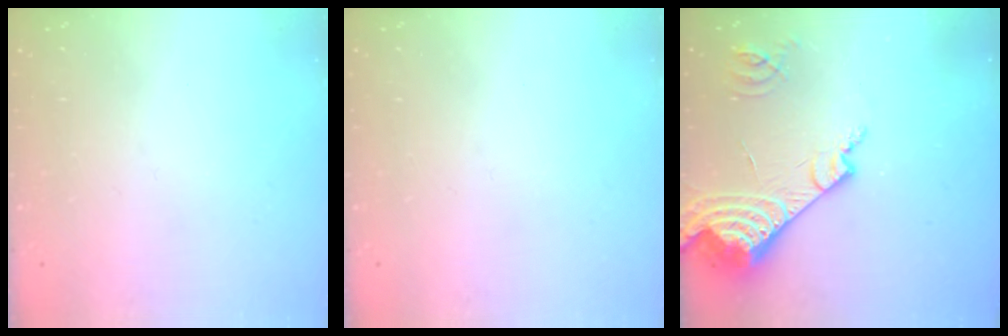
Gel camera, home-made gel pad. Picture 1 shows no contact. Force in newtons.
{"total": 0.0}
{"total": 15.2, "press": 15.1, "slide": 1.4}